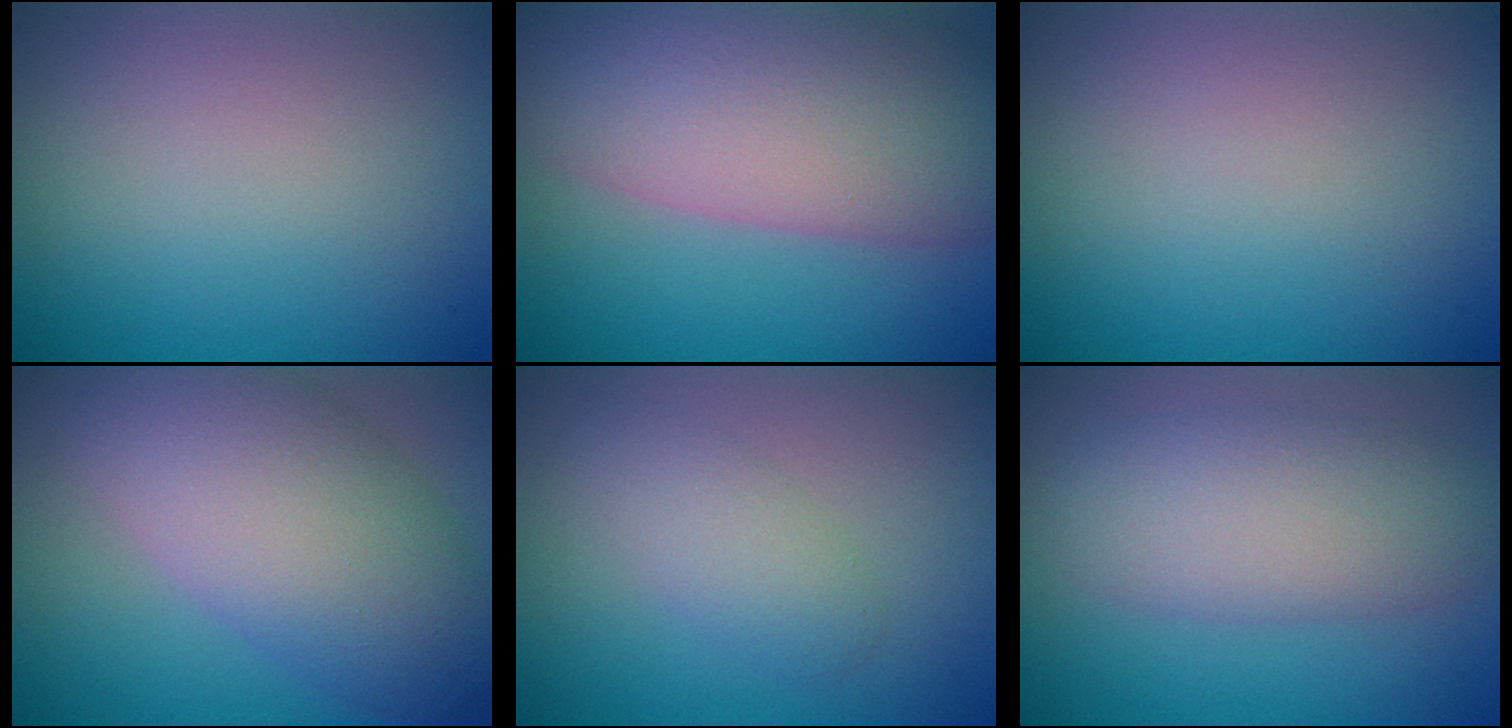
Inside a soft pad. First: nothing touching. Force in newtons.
{"total": 11.8, "press": 11.7, "slide": 1.0}
{"total": 0.0}
{"total": 9.9, "press": 9.9, "slide": 0.1}
{"total": 2.6, "press": 2.6, "slide": 0.2}
{"total": 6.4, "press": 6.4, "slide": 0.2}